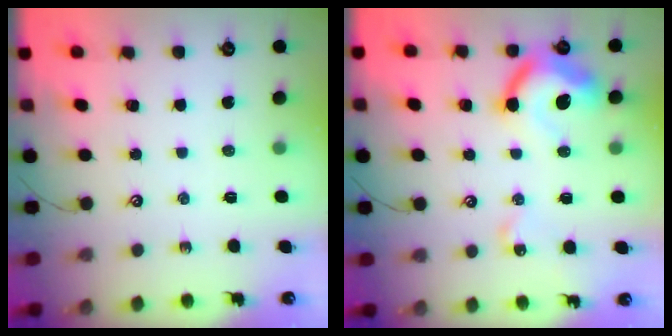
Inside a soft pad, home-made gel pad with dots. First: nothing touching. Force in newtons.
{"total": 13.2, "press": 13.1, "slide": 1.3}